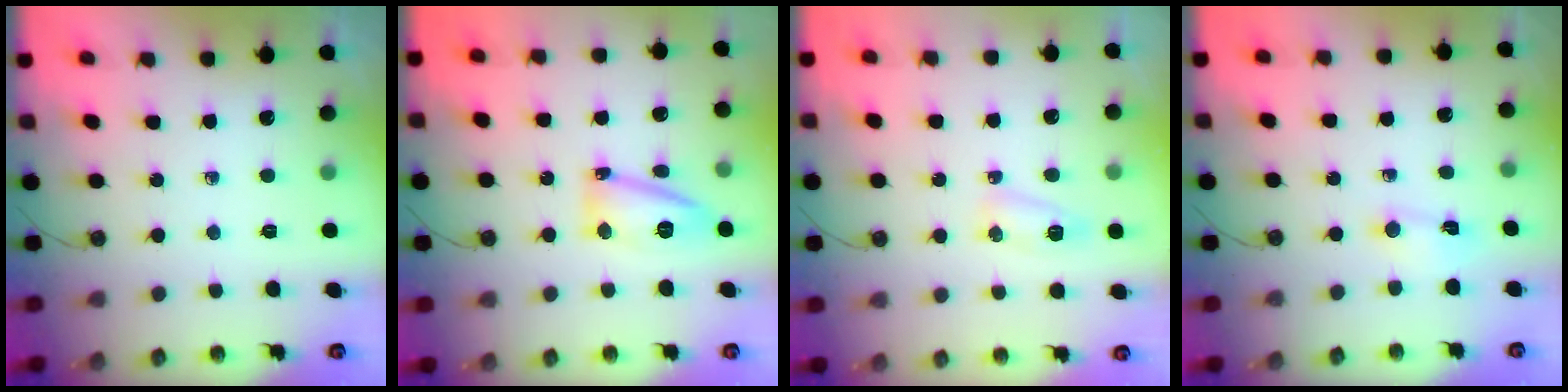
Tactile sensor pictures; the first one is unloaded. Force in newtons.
{"total": 12.5, "press": 12.4, "slide": 1.1}
{"total": 10.9, "press": 6.2, "slide": 9.0}
{"total": 2.5, "press": 2.5, "slide": 0.4}